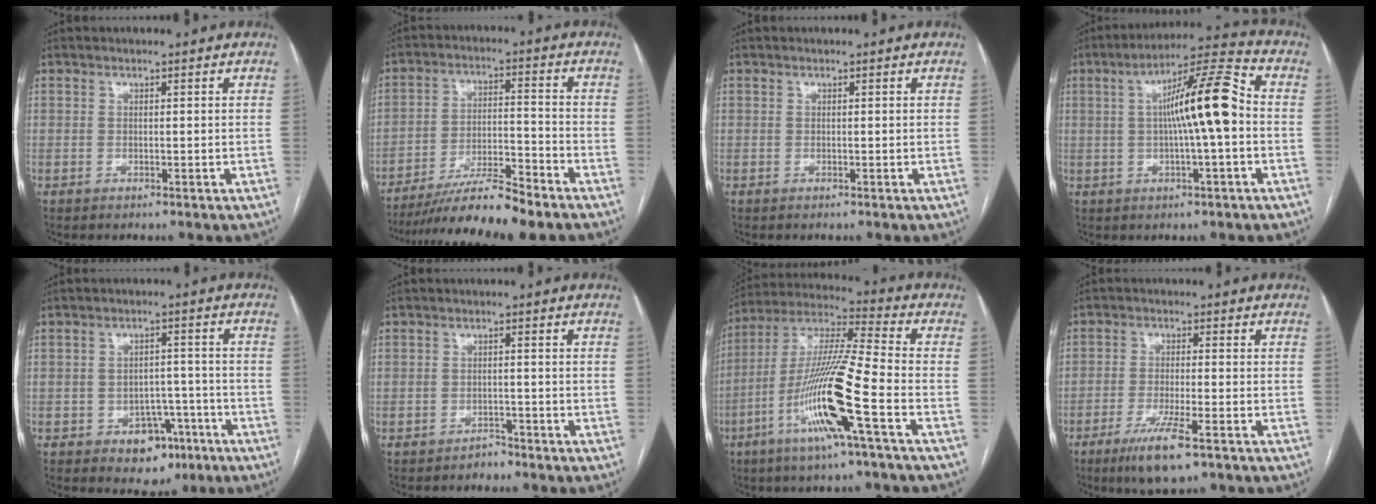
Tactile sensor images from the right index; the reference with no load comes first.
{"total": 11.4, "force": [-9.7, -0.1, 6.0], "torque": [-0.092, -0.012, -0.166]}
{"total": 0.0}
{"total": 11.9, "force": [0.2, 0.7, 11.8], "torque": [-0.194, 0.024, -0.004]}
{"total": 6.6, "force": [-3.5, 4.6, 3.3], "torque": [-0.033, 0.017, -0.043]}
{"total": 1.6, "force": [-1.4, 0.7, 0.0], "torque": [0.001, 0.002, -0.024]}
{"total": 16.5, "force": [-6.5, -0.4, 15.2], "torque": [-0.306, -0.010, -0.127]}
{"total": 7.3, "force": [-4.4, 0.6, 5.9], "torque": [-0.112, -0.017, -0.075]}